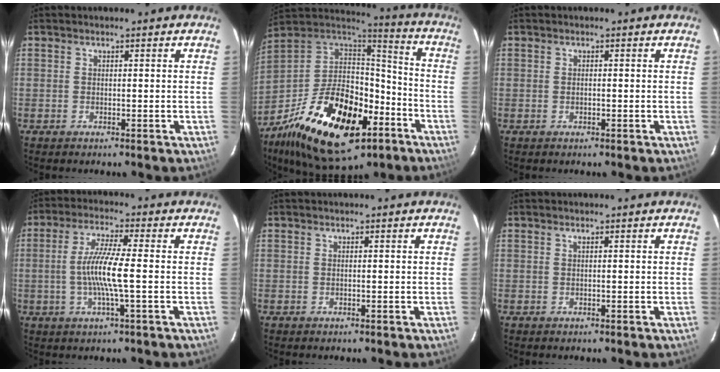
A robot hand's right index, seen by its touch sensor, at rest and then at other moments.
{"total": 29.5, "force": [-14.3, 14.8, 21.0], "torque": [-0.399, -0.015, -0.223]}
{"total": 0.6, "force": [-0.2, 0.3, 0.5], "torque": [-0.010, 0.002, -0.004]}
{"total": 8.3, "force": [-1.2, 0.0, 8.2], "torque": [-0.163, -0.001, -0.025]}
{"total": 0.0}
{"total": 0.0}